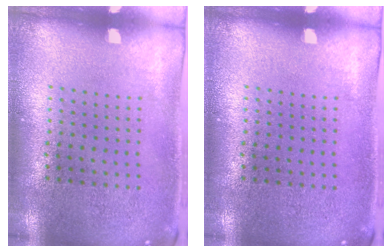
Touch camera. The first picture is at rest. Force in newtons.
{"total": 0.0}